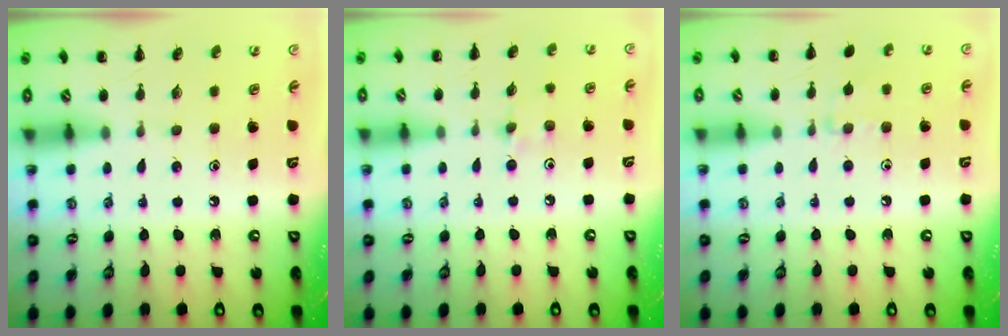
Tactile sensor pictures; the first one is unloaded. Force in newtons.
{"total": 4.6, "press": 4.4, "slide": 1.5}
{"total": 6.8, "press": 6.4, "slide": 2.3}